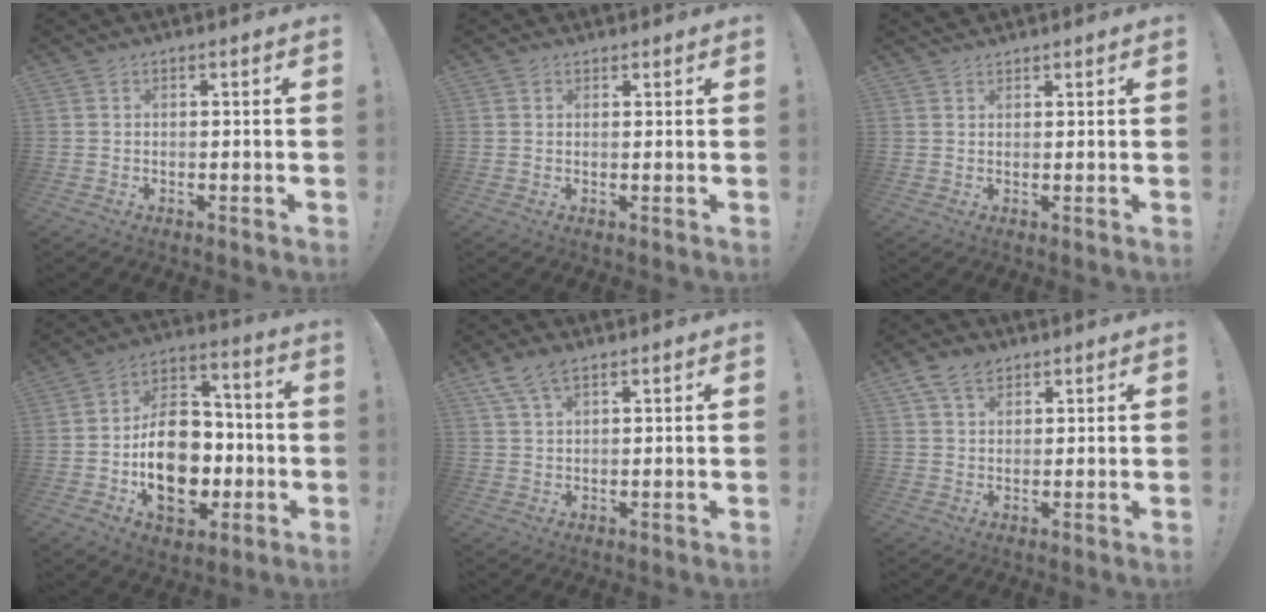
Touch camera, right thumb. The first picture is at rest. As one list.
[{"total": 1.5, "force": [1.0, 1.0, 0.3], "torque": [-0.006, -0.002, 0.019]}, {"total": 1.7, "force": [1.6, 0.6, 0.1], "torque": [-0.003, -0.010, 0.030]}, {"total": 18.8, "force": [-4.2, 13.2, 12.8], "torque": [-0.203, 0.022, -0.062]}, {"total": 6.8, "force": [4.3, 3.2, 4.2], "torque": [-0.082, -0.009, 0.084]}, {"total": 6.6, "force": [4.0, 4.4, 3.0], "torque": [-0.049, -0.011, 0.076]}]